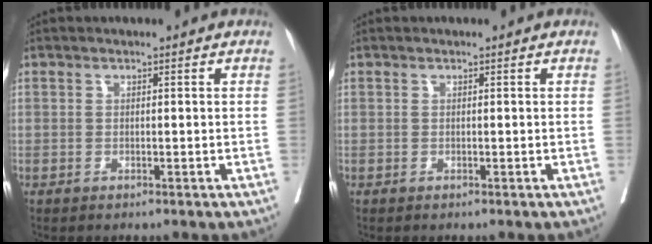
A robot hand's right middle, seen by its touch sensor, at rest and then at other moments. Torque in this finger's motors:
{"motor_torque": [-0.19, 0.05, 0.00, 0.00]}